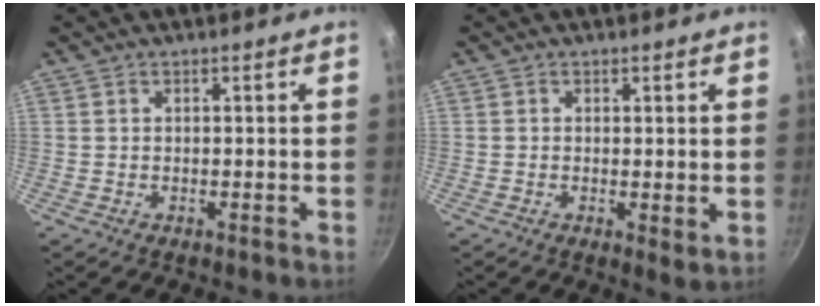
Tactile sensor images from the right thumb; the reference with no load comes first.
{"total": 2.1, "force": [0.3, 0.9, 1.9], "torque": [-0.030, -0.007, 0.003]}